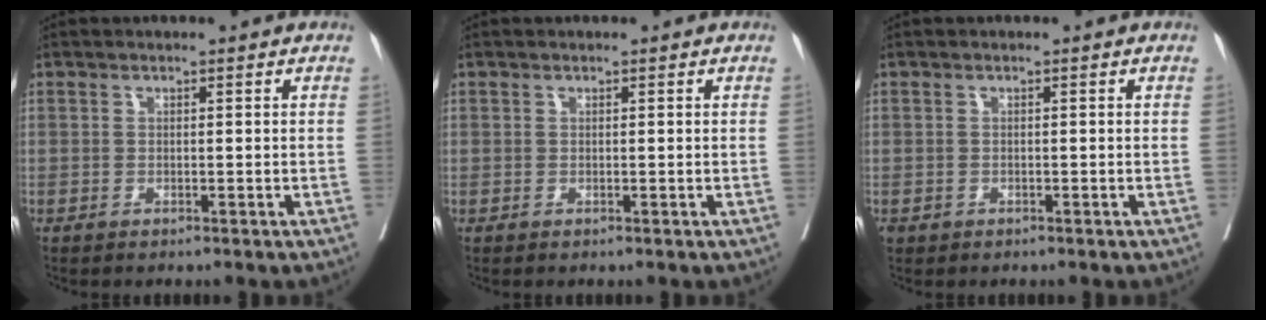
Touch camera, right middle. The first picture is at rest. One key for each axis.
{"total": 0.0}
{"total": 0.7, "fx": -0.3, "fy": 0.6, "fz": 0.1, "tx": -0.005, "ty": 0.002, "tz": -0.002}